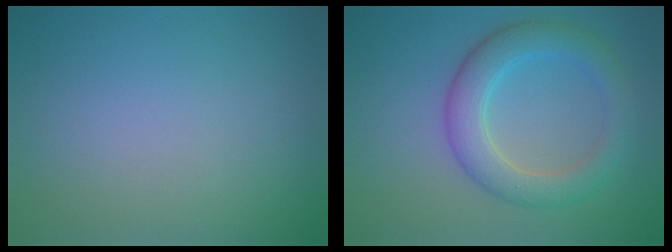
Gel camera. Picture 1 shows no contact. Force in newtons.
{"total": 5.0, "press": 5.0, "slide": 0.3}